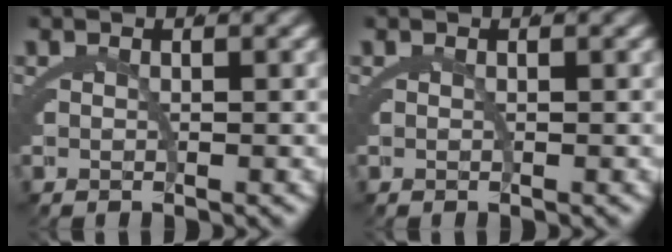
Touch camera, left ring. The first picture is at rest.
{"total": 0.0}